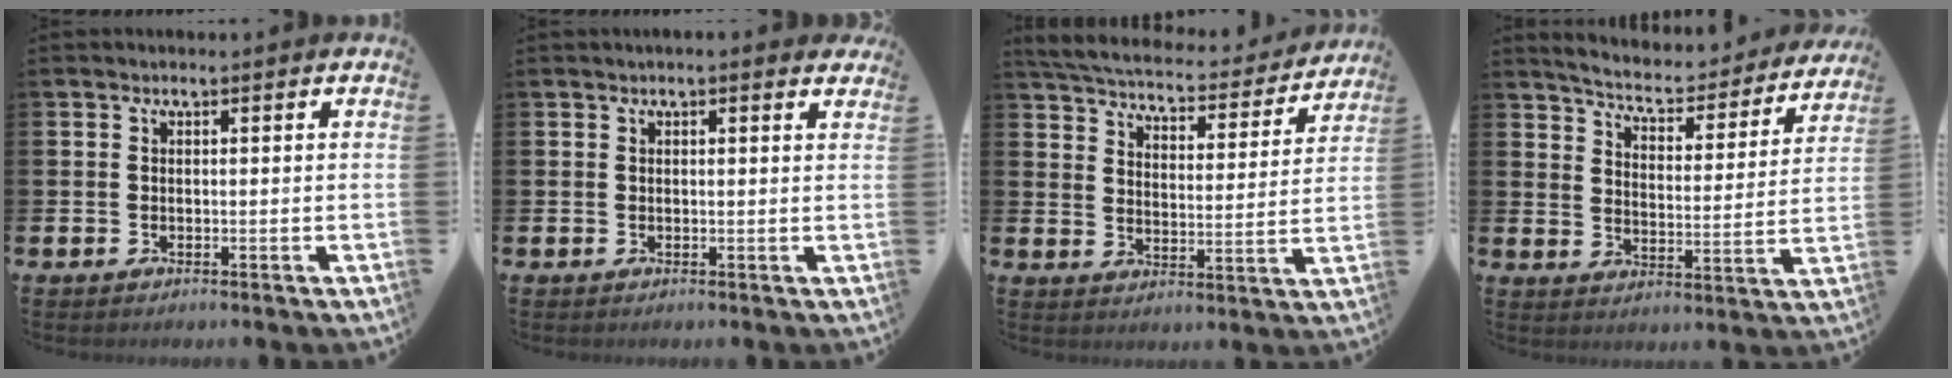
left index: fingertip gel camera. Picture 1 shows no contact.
{"total": 0.8, "force": [0.8, 0.0, 0.4], "torque": [0.007, -0.003, 0.011]}
{"total": 5.3, "force": [5.0, 0.8, 1.4], "torque": [-0.052, -0.042, 0.081]}
{"total": 5.1, "force": [4.8, 1.1, 1.3], "torque": [-0.042, -0.047, 0.074]}